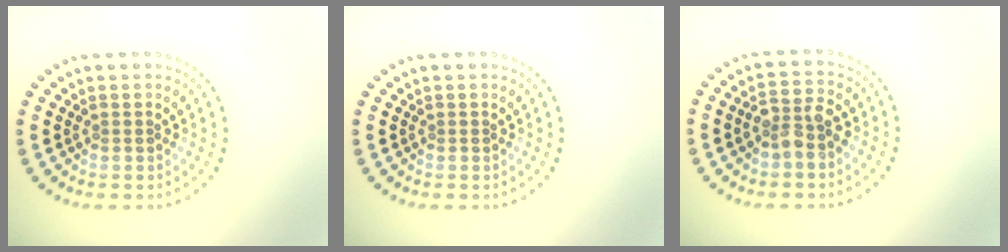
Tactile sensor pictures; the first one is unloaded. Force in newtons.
{"total": 0.0}
{"total": 2.9, "press": 2.8, "slide": 0.8}